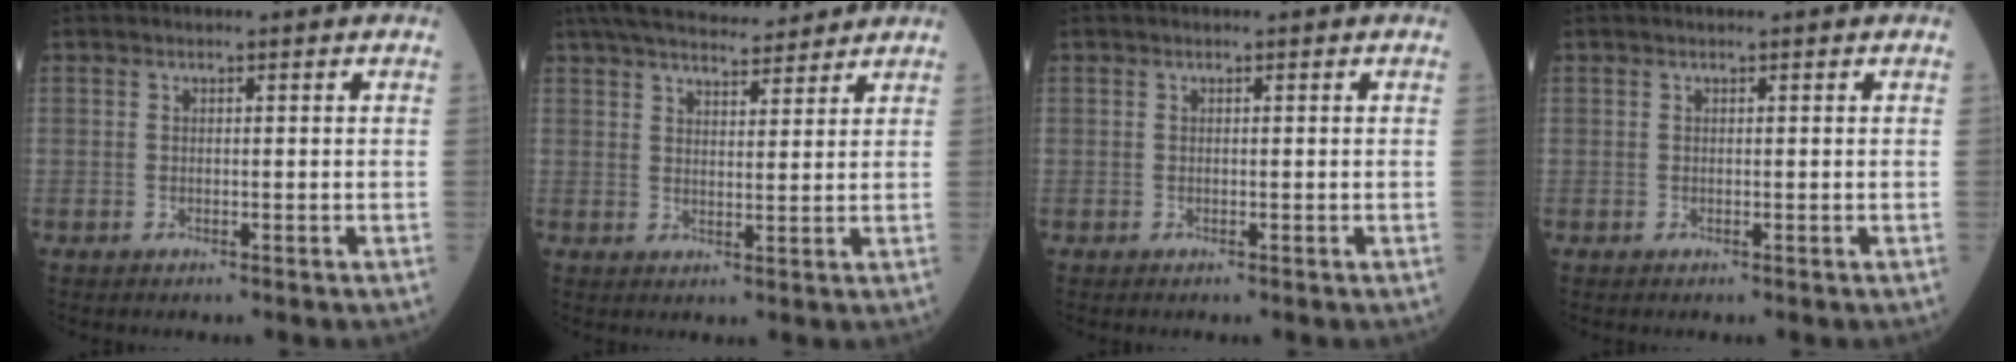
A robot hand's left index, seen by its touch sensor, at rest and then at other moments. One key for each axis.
{"total": 13.5, "fx": 12.0, "fy": 2.5, "fz": 5.8, "tx": -0.096, "ty": 0.028, "tz": 0.181}
{"total": 0.0}
{"total": 0.0}